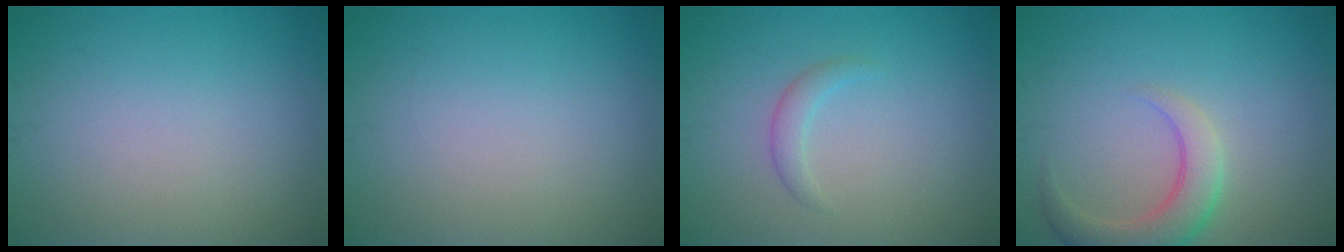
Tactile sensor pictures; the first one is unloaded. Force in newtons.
{"total": 0.0}
{"total": 1.4, "press": 1.4, "slide": 0.1}
{"total": 4.1, "press": 4.1, "slide": 0.3}